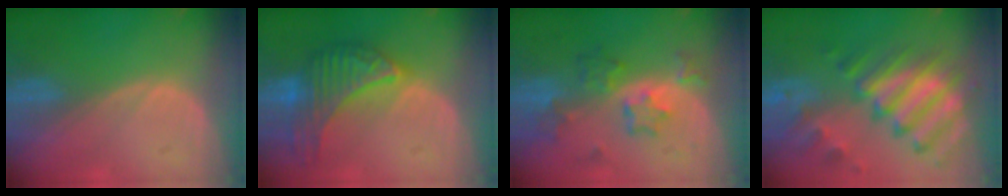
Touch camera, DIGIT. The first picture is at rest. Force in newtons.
{"total": 9.1, "press": 9.1, "slide": 0.5}
{"total": 7.3, "press": 6.5, "slide": 3.5}
{"total": 11.6, "press": 10.1, "slide": 5.7}